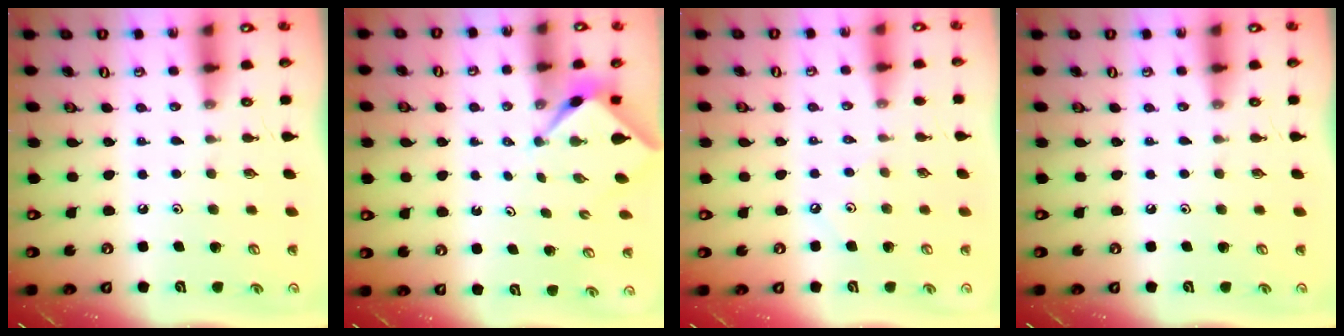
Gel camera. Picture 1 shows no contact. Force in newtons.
{"total": 2.1, "press": 2.1, "slide": 0.3}
{"total": 1.6, "press": 1.5, "slide": 0.4}
{"total": 0.0}